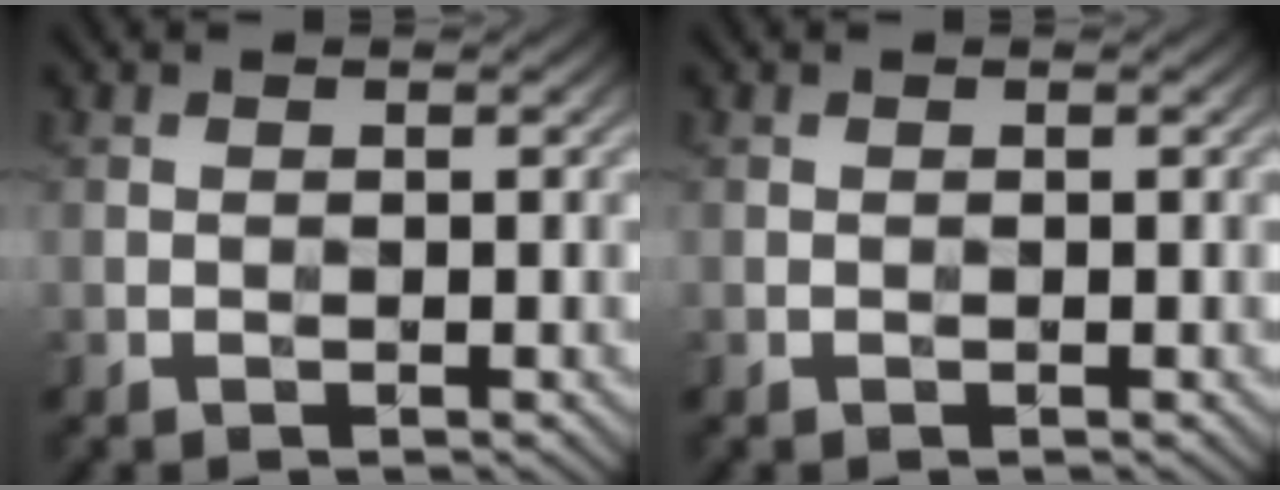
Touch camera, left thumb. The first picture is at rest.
{"total": 0.0}